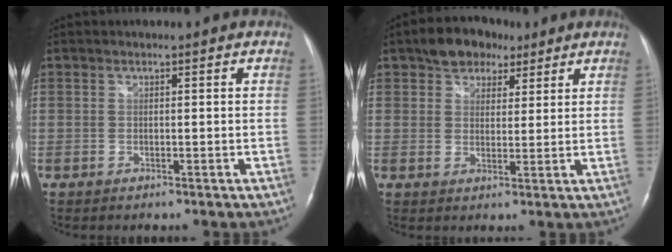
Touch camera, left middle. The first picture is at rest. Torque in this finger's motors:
{"motor_torque": [0.14, -0.06, 0.03, 0.03]}